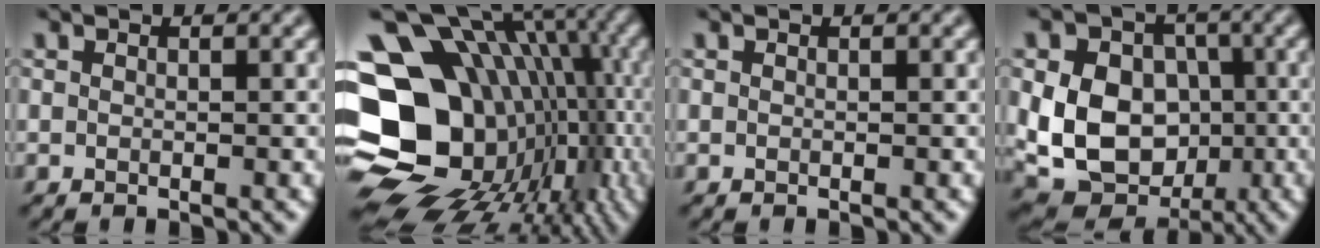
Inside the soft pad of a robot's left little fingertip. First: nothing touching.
{"total": 19.2, "force": [-2.9, 15.2, 11.4], "torque": [-0.192, 0.009, -0.020]}
{"total": 0.0}
{"total": 11.5, "force": [-1.1, 9.1, 6.9], "torque": [-0.112, -0.007, -0.030]}